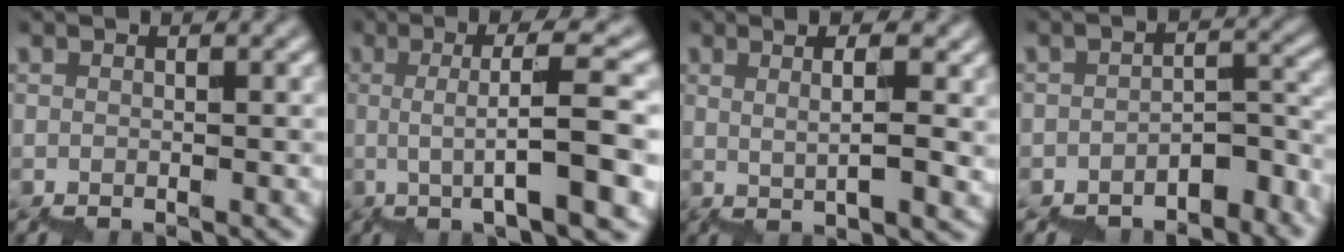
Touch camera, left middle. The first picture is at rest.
{"total": 7.5, "force": [0.1, 1.0, 7.4], "torque": [-0.107, 0.027, 0.007]}
{"total": 4.5, "force": [2.3, 1.0, 3.7], "torque": [-0.045, 0.011, 0.044]}
{"total": 4.2, "force": [-3.5, 1.6, 1.7], "torque": [-0.025, 0.008, -0.053]}